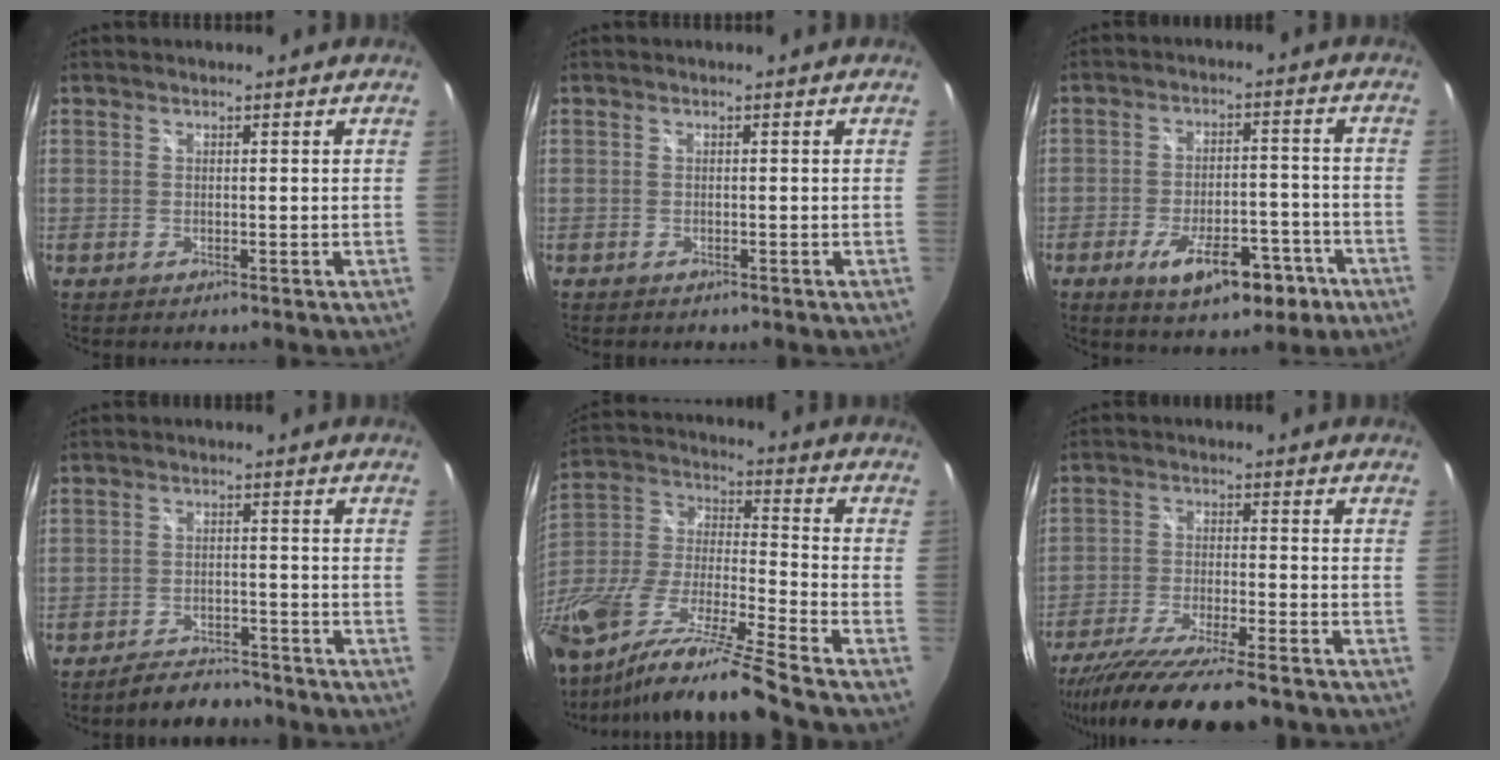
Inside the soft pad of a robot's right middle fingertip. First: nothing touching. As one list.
[{"total": 0.6, "force": [-0.5, 0.3, 0.1], "torque": [-0.004, 0.000, -0.008]}, {"total": 11.9, "force": [-6.7, 5.2, 8.4], "torque": [-0.153, 0.003, -0.089]}, {"total": 7.1, "force": [-6.3, 2.4, 2.1], "torque": [-0.054, 0.008, -0.089]}, {"total": 23.8, "force": [-17.4, 1.0, 16.2], "torque": [-0.284, -0.052, -0.324]}, {"total": 17.0, "force": [-14.3, 1.7, 9.0], "torque": [-0.178, -0.043, -0.238]}]